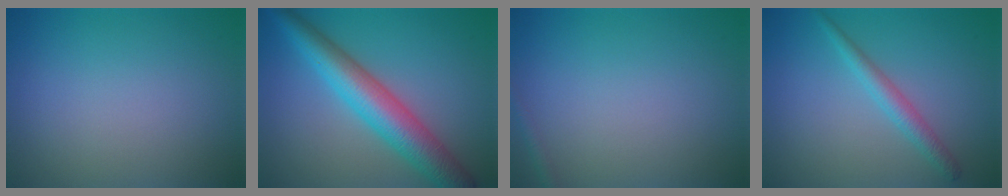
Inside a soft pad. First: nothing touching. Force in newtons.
{"total": 7.1, "press": 7.1, "slide": 0.1}
{"total": 0.8, "press": 0.8, "slide": 0.1}
{"total": 2.2, "press": 2.2, "slide": 0.0}